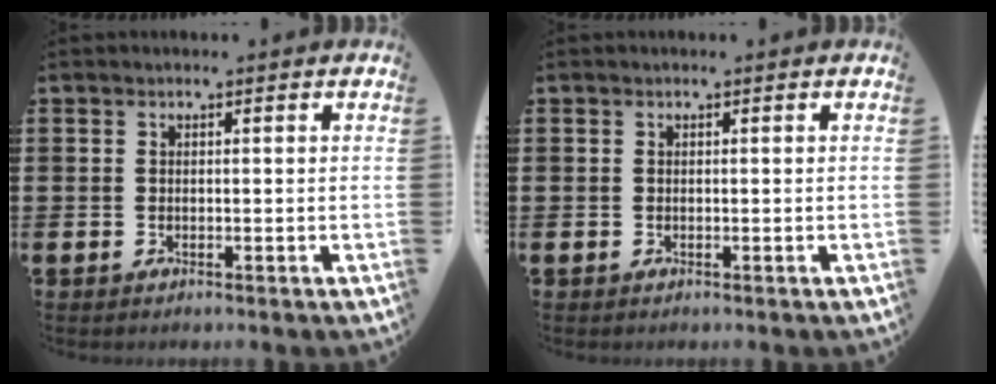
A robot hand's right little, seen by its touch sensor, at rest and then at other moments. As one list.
[{"total": 0.0}]